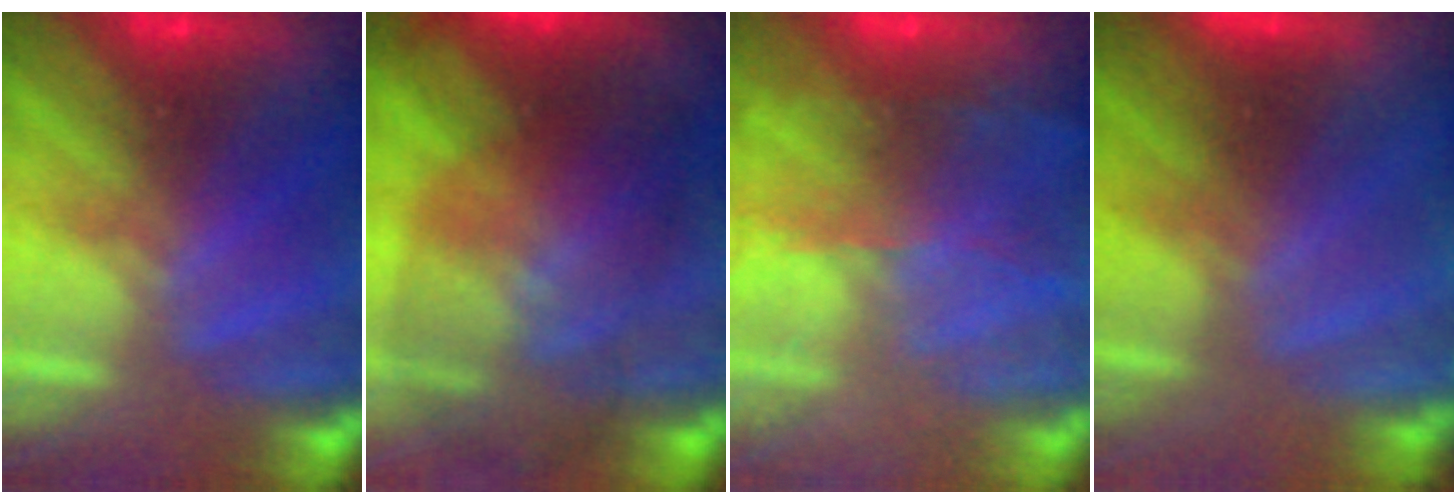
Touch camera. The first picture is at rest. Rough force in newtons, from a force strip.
{"total": 8.7}
{"total": 6.9}
{"total": 4.8}